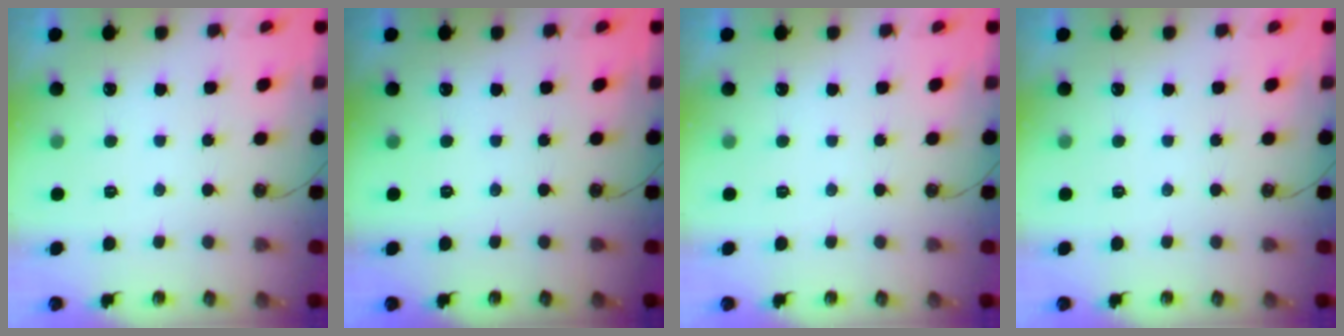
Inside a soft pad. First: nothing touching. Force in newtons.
{"total": 0.0}
{"total": 0.0}
{"total": 0.0}